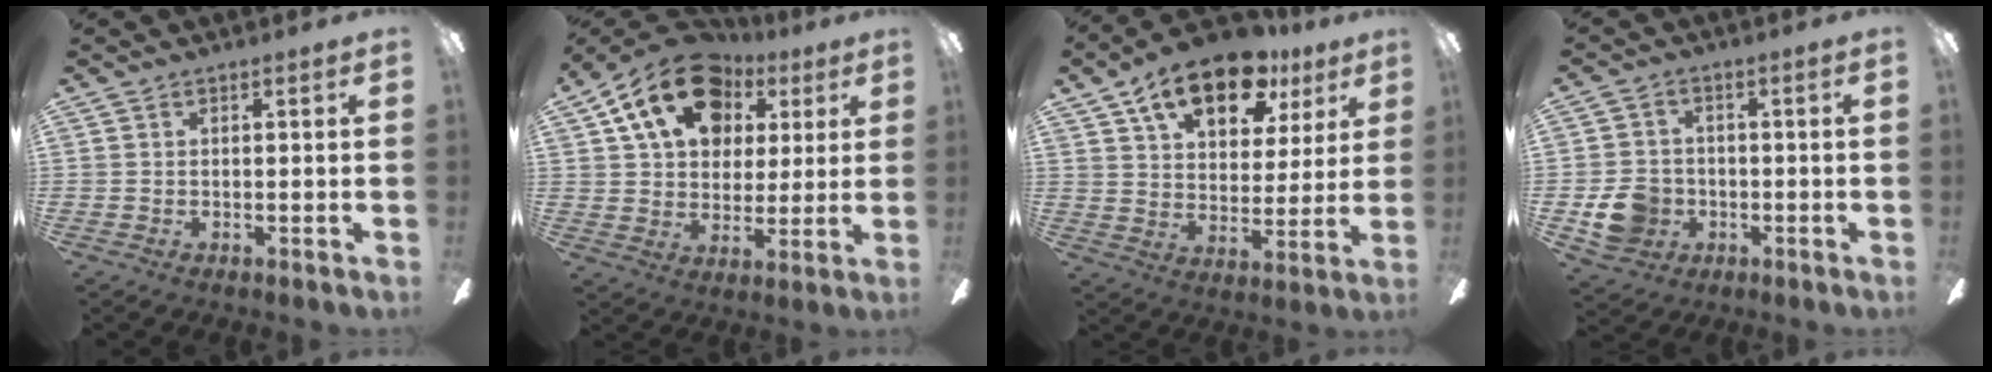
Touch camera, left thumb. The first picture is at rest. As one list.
[{"total": 19.2, "force": [9.7, 12.9, 10.4], "torque": [-0.181, -0.029, 0.177]}, {"total": 17.1, "force": [11.0, 8.6, 9.9], "torque": [-0.148, -0.050, 0.189]}, {"total": 8.4, "force": [-2.3, 7.3, 3.5], "torque": [-0.071, 0.018, -0.039]}]